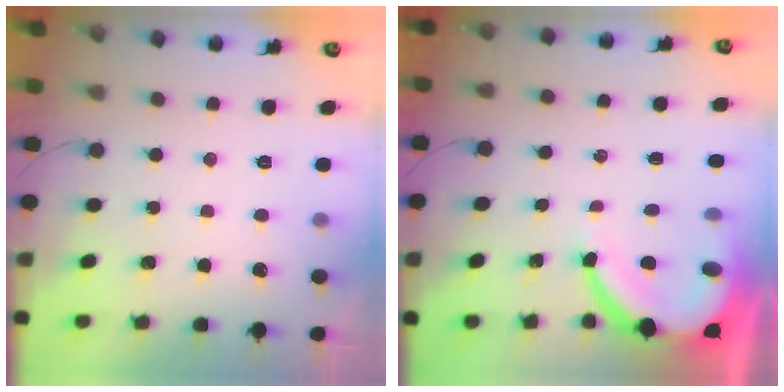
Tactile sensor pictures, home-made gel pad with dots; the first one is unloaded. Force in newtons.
{"total": 7.7, "press": 7.6, "slide": 0.6}